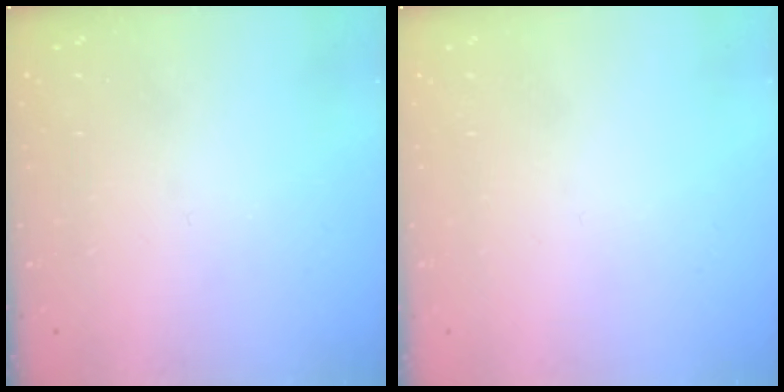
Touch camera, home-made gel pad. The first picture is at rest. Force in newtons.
{"total": 1.5, "press": 1.5, "slide": 0.1}